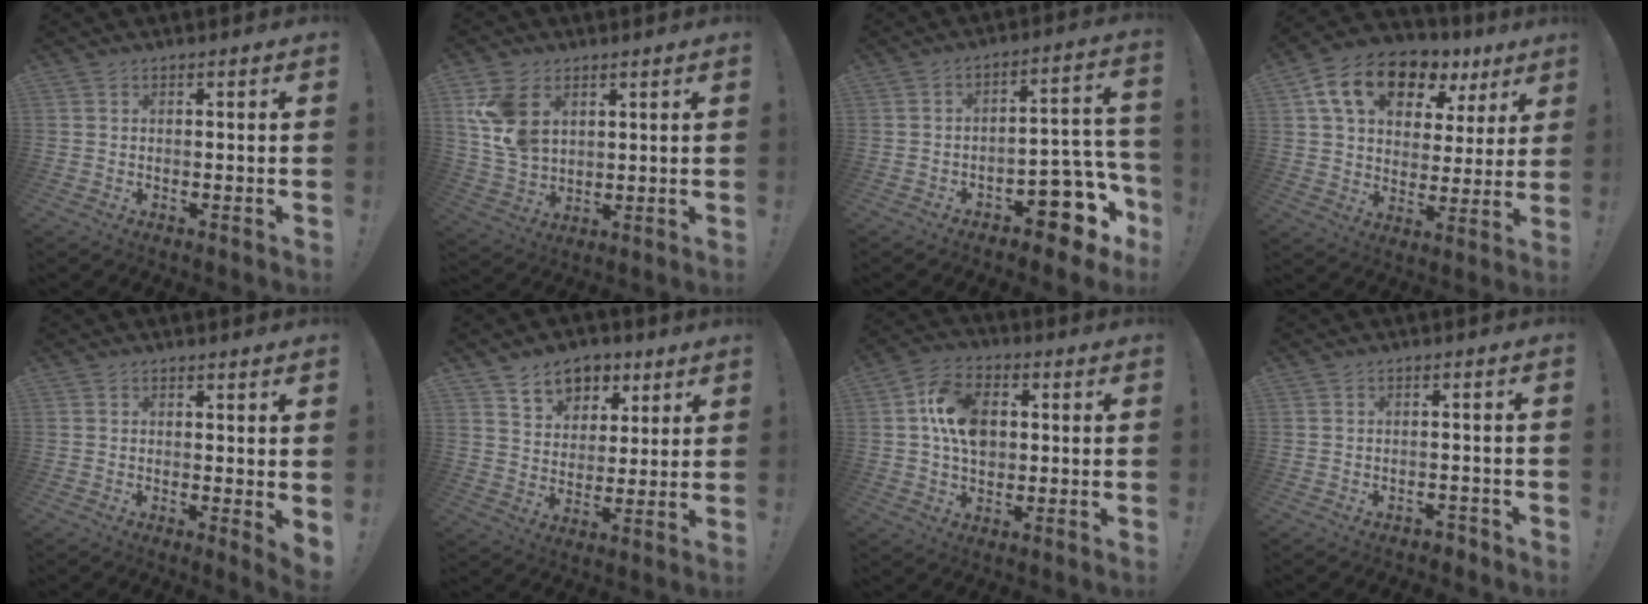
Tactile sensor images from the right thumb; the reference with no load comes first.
{"total": 12.7, "force": [4.9, 9.0, 7.5], "torque": [-0.140, -0.017, 0.098]}
{"total": 12.8, "force": [-7.2, 6.2, 8.5], "torque": [-0.068, 0.037, -0.113]}
{"total": 16.6, "force": [9.2, 10.4, 9.2], "torque": [-0.149, -0.043, 0.166]}
{"total": 2.3, "force": [1.3, 0.9, 1.6], "torque": [-0.010, -0.006, 0.022]}
{"total": 9.6, "force": [6.1, 7.0, 2.5], "torque": [-0.033, -0.041, 0.119]}
{"total": 13.0, "force": [1.6, 9.3, 8.9], "torque": [-0.145, 0.013, 0.032]}
{"total": 1.6, "force": [-1.2, 0.8, 0.8], "torque": [-0.015, 0.005, -0.020]}